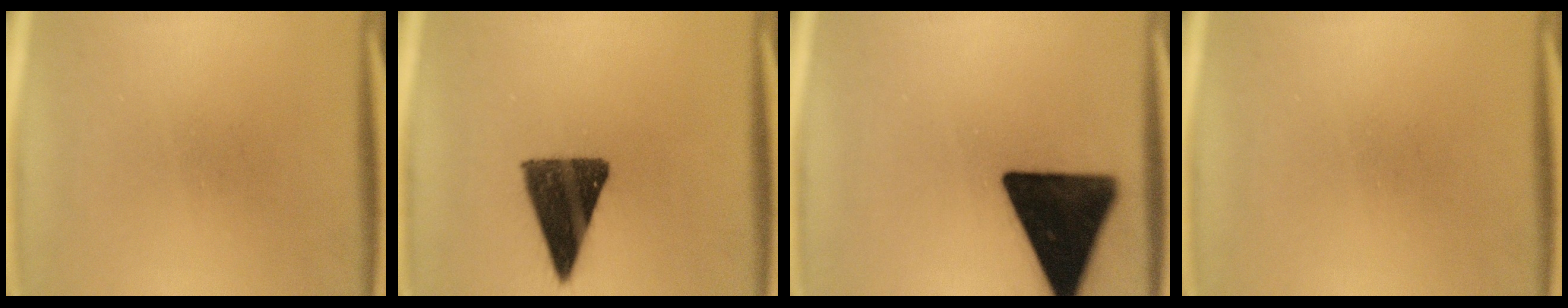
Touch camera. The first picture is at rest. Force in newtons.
{"total": 13.4}
{"total": 19.4}
{"total": 0.0}